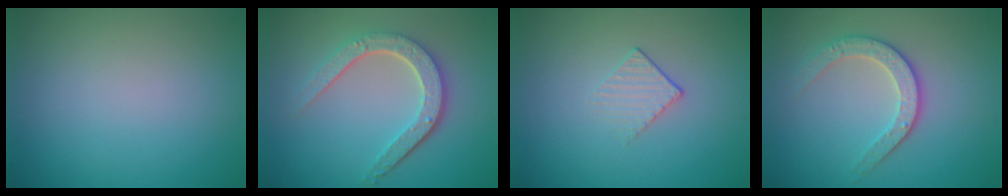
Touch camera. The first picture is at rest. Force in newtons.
{"total": 4.7, "press": 3.7, "slide": 2.9}
{"total": 1.3, "press": 0.7, "slide": 1.1}
{"total": 2.9, "press": 2.7, "slide": 1.1}